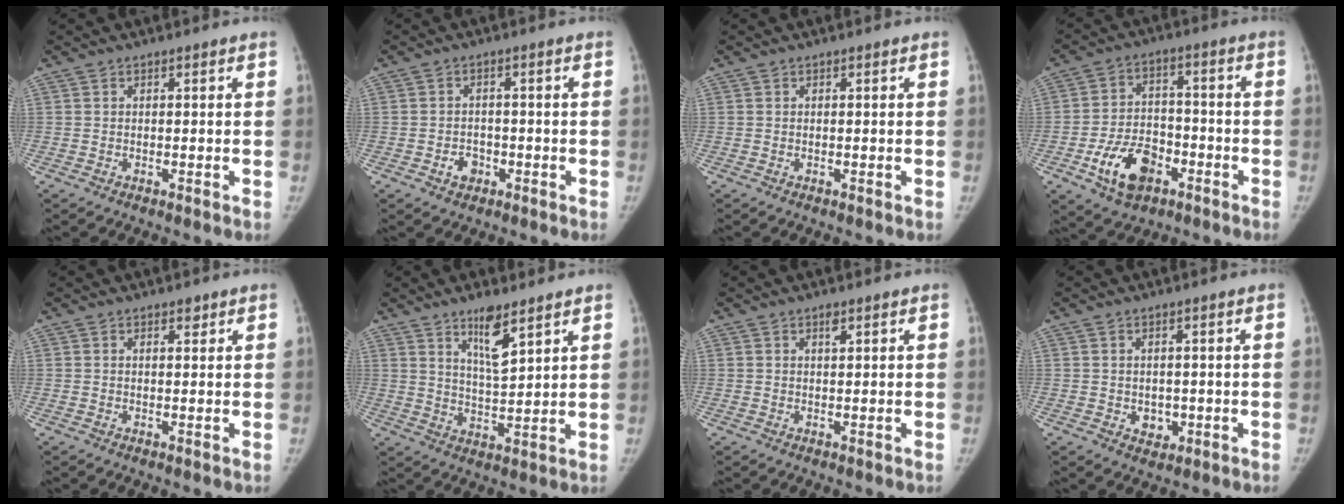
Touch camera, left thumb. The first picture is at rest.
{"total": 3.2, "force": [-1.4, 2.6, 1.4], "torque": [-0.009, 0.013, -0.020]}
{"total": 0.0}
{"total": 11.5, "force": [-5.3, 7.4, 7.1], "torque": [-0.103, 0.027, -0.089]}
{"total": 1.3, "force": [0.9, 0.6, 0.7], "torque": [-0.004, -0.004, 0.012]}
{"total": 7.6, "force": [4.9, 1.9, 5.5], "torque": [-0.087, -0.038, 0.090]}
{"total": 1.2, "force": [0.8, 0.4, 0.8], "torque": [-0.011, -0.002, 0.014]}
{"total": 3.0, "force": [-0.4, 2.4, 1.6], "torque": [-0.009, 0.000, 0.002]}